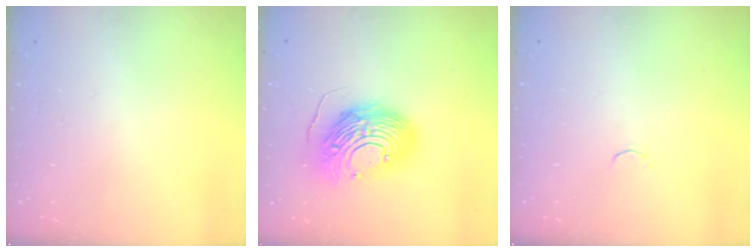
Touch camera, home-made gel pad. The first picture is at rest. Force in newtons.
{"total": 16.2, "press": 16.2, "slide": 1.3}
{"total": 1.8, "press": 1.7, "slide": 0.4}